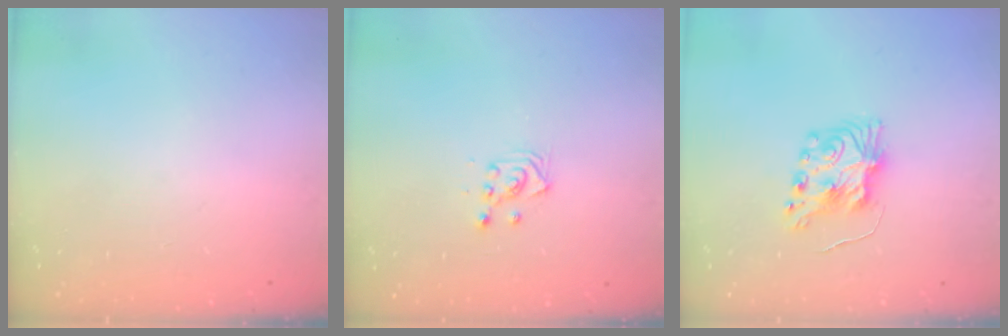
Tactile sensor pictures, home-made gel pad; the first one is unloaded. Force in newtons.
{"total": 3.0, "press": 2.9, "slide": 0.8}
{"total": 8.0, "press": 8.0, "slide": 0.2}